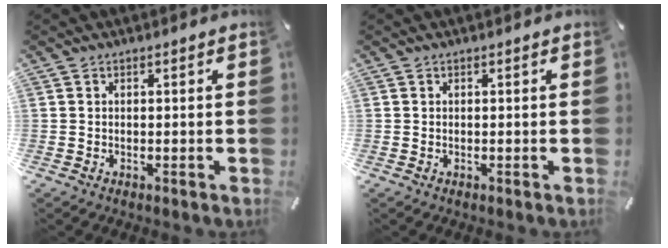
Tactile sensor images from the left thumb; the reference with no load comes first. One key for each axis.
{"total": 0.0}